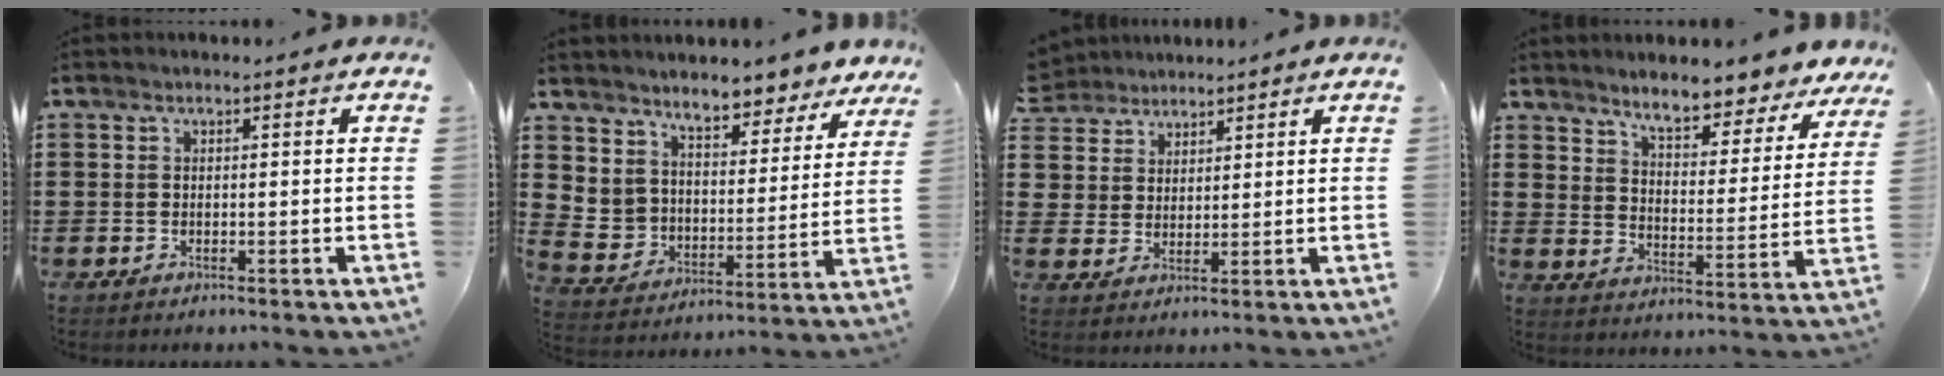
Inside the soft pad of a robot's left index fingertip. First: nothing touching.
{"total": 4.1, "force": [3.5, 2.0, -0.4], "torque": [-0.022, -0.035, 0.057]}
{"total": 4.3, "force": [3.1, 2.9, -0.5], "torque": [-0.015, -0.001, 0.057]}
{"total": 6.2, "force": [5.9, 0.4, 1.8], "torque": [-0.055, -0.045, 0.097]}